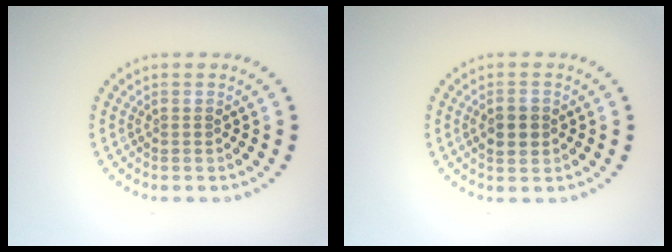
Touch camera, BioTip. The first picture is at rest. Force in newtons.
{"total": 2.5, "press": 2.4, "slide": 0.2}